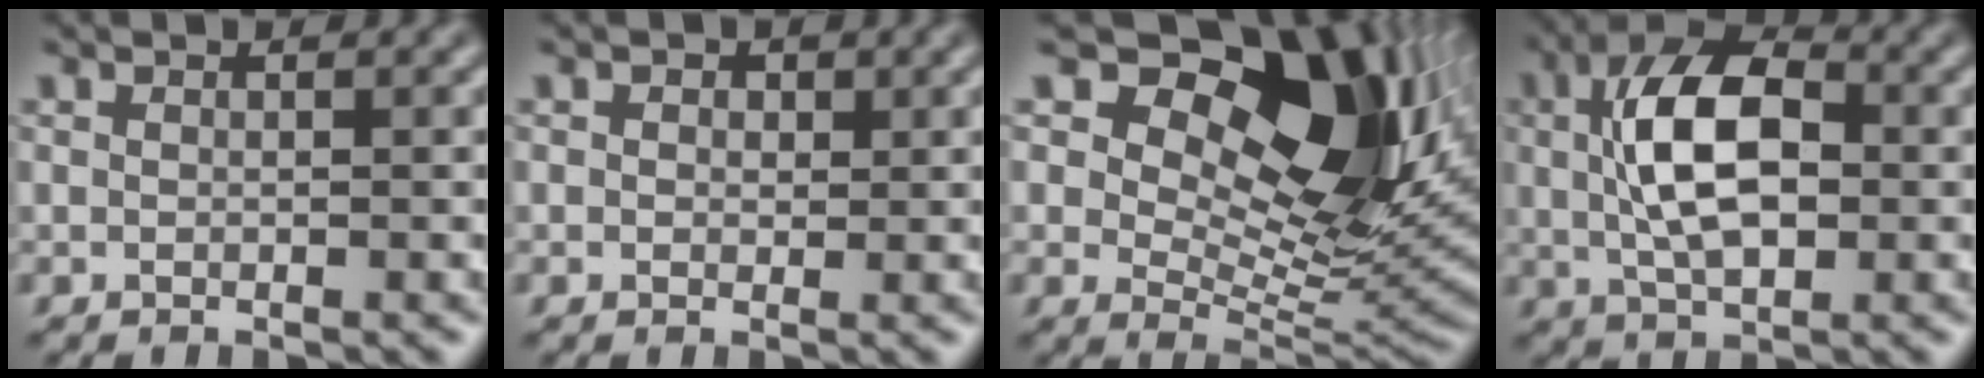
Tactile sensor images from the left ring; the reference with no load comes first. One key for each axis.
{"total": 1.8, "fx": 0.7, "fy": 1.4, "fz": 0.8, "tx": -0.013, "ty": 0.011, "tz": 0.002}
{"total": 14.2, "fx": 6.4, "fy": 7.5, "fz": 10.2, "tx": -0.148, "ty": 0.014, "tz": 0.111}
{"total": 8.2, "fx": 0.4, "fy": 4.5, "fz": 6.8, "tx": -0.130, "ty": 0.018, "tz": 0.001}